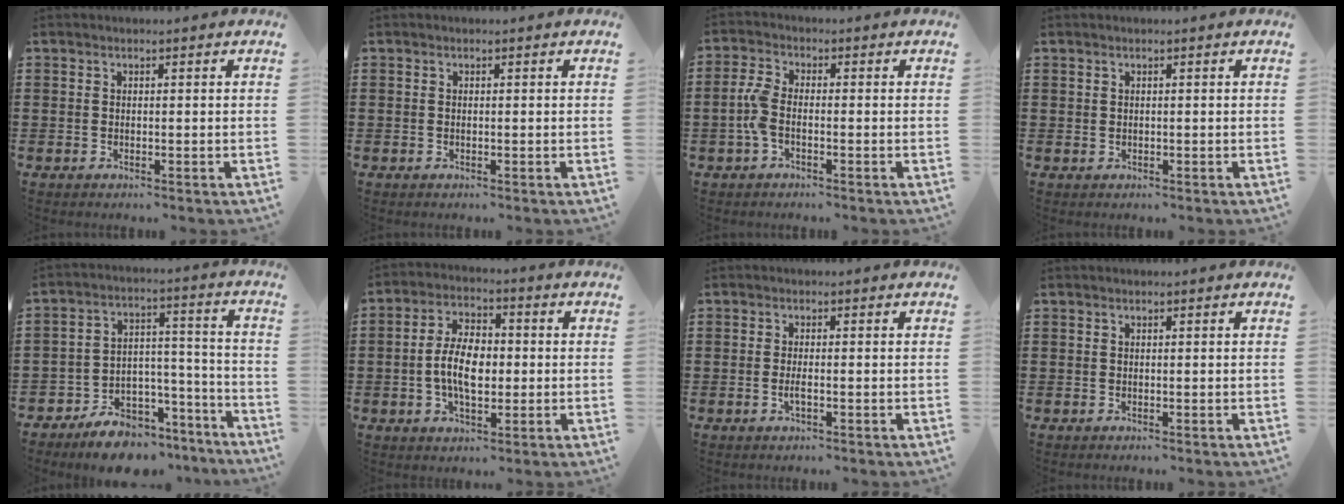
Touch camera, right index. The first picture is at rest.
{"total": 0.0}
{"total": 4.2, "force": [-1.0, 1.8, 3.7], "torque": [-0.095, -0.004, -0.026]}
{"total": 0.5, "force": [0.2, 0.5, 0.1], "torque": [-0.004, 0.002, 0.005]}
{"total": 8.4, "force": [-7.4, 3.7, 1.8], "torque": [-0.020, 0.040, -0.134]}
{"total": 7.6, "force": [-0.7, 4.3, 6.2], "torque": [-0.135, 0.006, -0.018]}
{"total": 1.7, "force": [-0.6, 0.3, 1.6], "torque": [-0.036, -0.004, -0.013]}
{"total": 0.0}